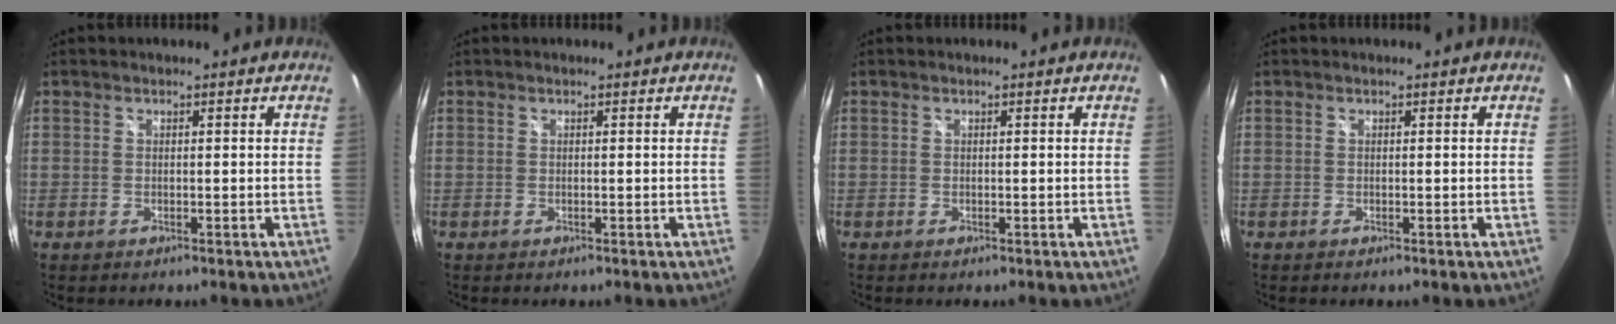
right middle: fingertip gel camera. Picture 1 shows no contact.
{"total": 0.0}
{"total": 0.0}
{"total": 0.0}